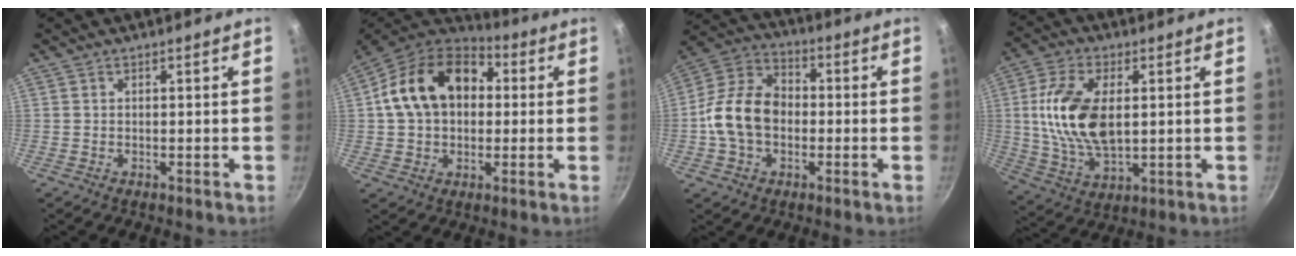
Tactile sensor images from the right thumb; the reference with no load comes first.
{"total": 18.5, "force": [2.9, 13.5, 12.3], "torque": [-0.189, 0.036, 0.034]}
{"total": 13.6, "force": [-1.6, 9.9, 9.2], "torque": [-0.140, 0.035, -0.048]}
{"total": 15.6, "force": [1.9, 8.7, 12.8], "torque": [-0.234, -0.004, 0.039]}